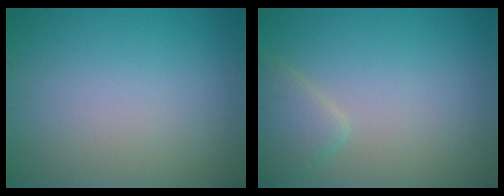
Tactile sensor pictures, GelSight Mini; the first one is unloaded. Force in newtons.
{"total": 2.4, "press": 2.4, "slide": 0.2}